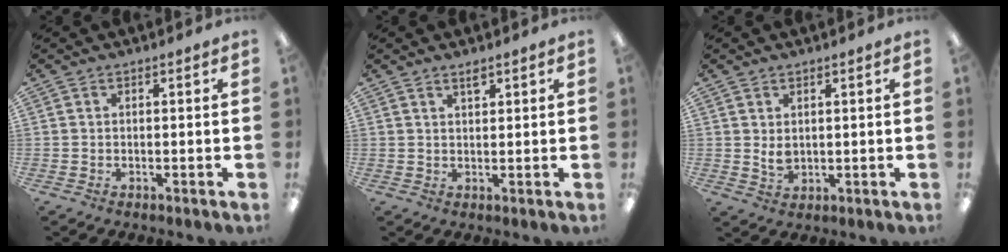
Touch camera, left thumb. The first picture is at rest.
{"total": 2.2, "force": [1.8, 0.6, 1.1], "torque": [-0.018, -0.005, 0.031]}
{"total": 2.9, "force": [1.0, 1.9, 2.0], "torque": [-0.033, -0.002, 0.017]}